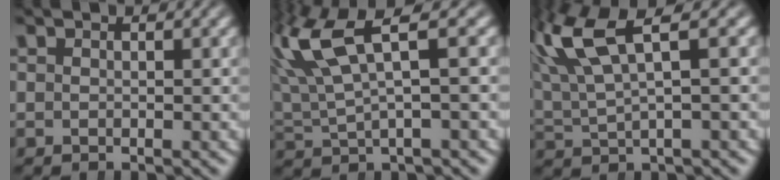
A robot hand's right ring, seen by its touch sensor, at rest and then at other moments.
{"total": 8.2, "force": [3.4, 4.5, 6.0], "torque": [-0.128, 0.003, 0.054]}
{"total": 7.4, "force": [3.2, 3.7, 5.6], "torque": [-0.122, -0.001, 0.059]}